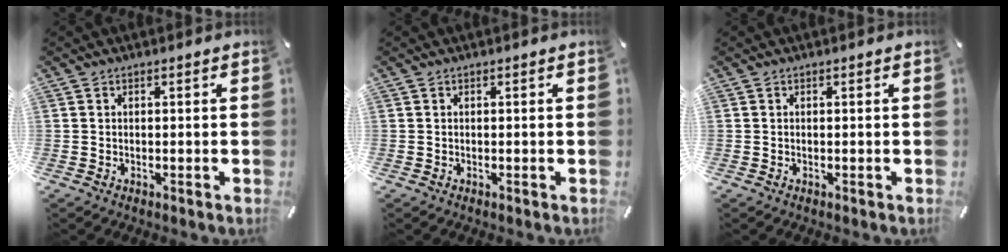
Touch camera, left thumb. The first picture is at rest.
{"total": 0.0}
{"total": 0.0}